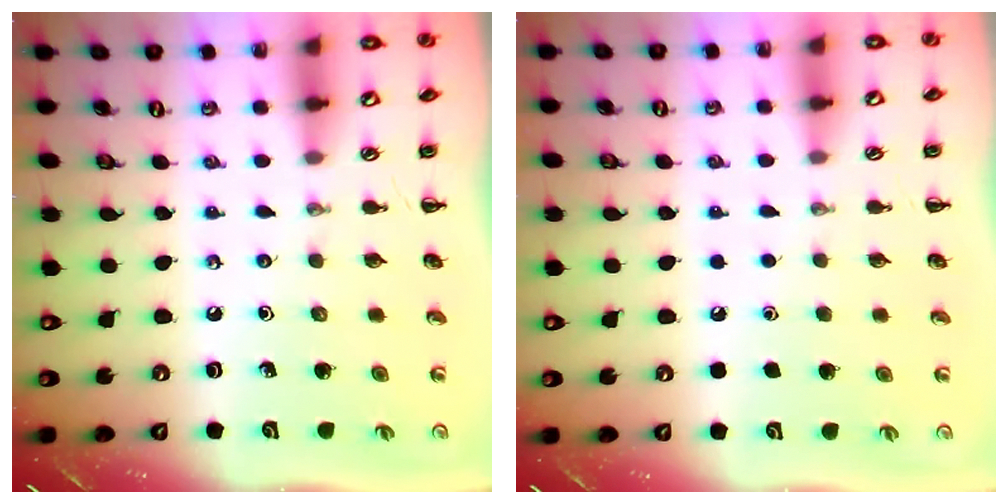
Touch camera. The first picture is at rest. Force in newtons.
{"total": 1.6, "press": 1.6, "slide": 0.1}